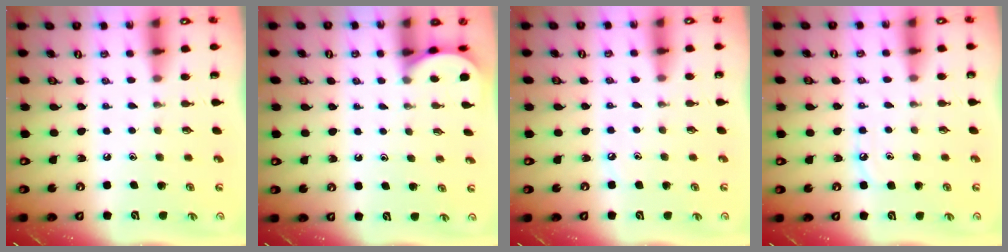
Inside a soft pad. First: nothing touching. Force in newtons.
{"total": 2.0, "press": 2.0, "slide": 0.2}
{"total": 2.4, "press": 2.4, "slide": 0.3}
{"total": 4.4, "press": 4.4, "slide": 0.5}